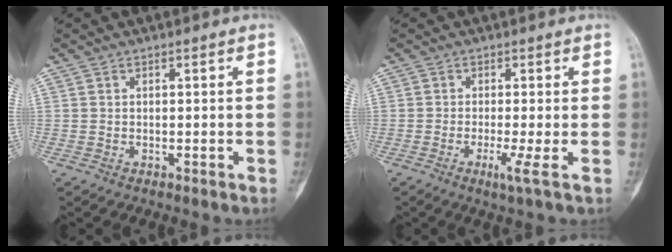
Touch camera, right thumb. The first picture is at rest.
{"total": 2.9, "force": [-1.0, -0.5, 2.7], "torque": [-0.063, -0.011, -0.023]}